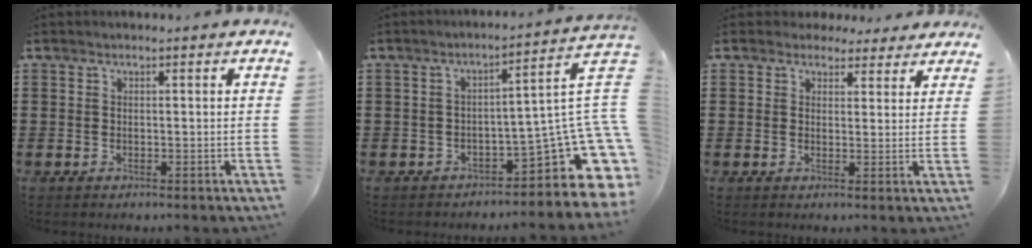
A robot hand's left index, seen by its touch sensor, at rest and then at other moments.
{"total": 11.8, "force": [-3.7, 3.8, 10.6], "torque": [-0.159, -0.010, -0.057]}
{"total": 3.0, "force": [2.5, 1.5, 0.3], "torque": [-0.009, 0.000, 0.046]}